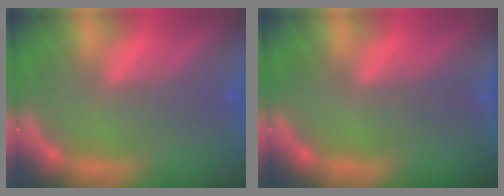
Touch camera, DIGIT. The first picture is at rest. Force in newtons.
{"total": 1.4}